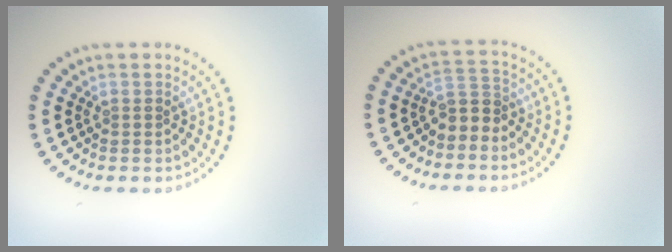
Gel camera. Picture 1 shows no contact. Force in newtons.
{"total": 2.1, "press": 1.5, "slide": 1.4}